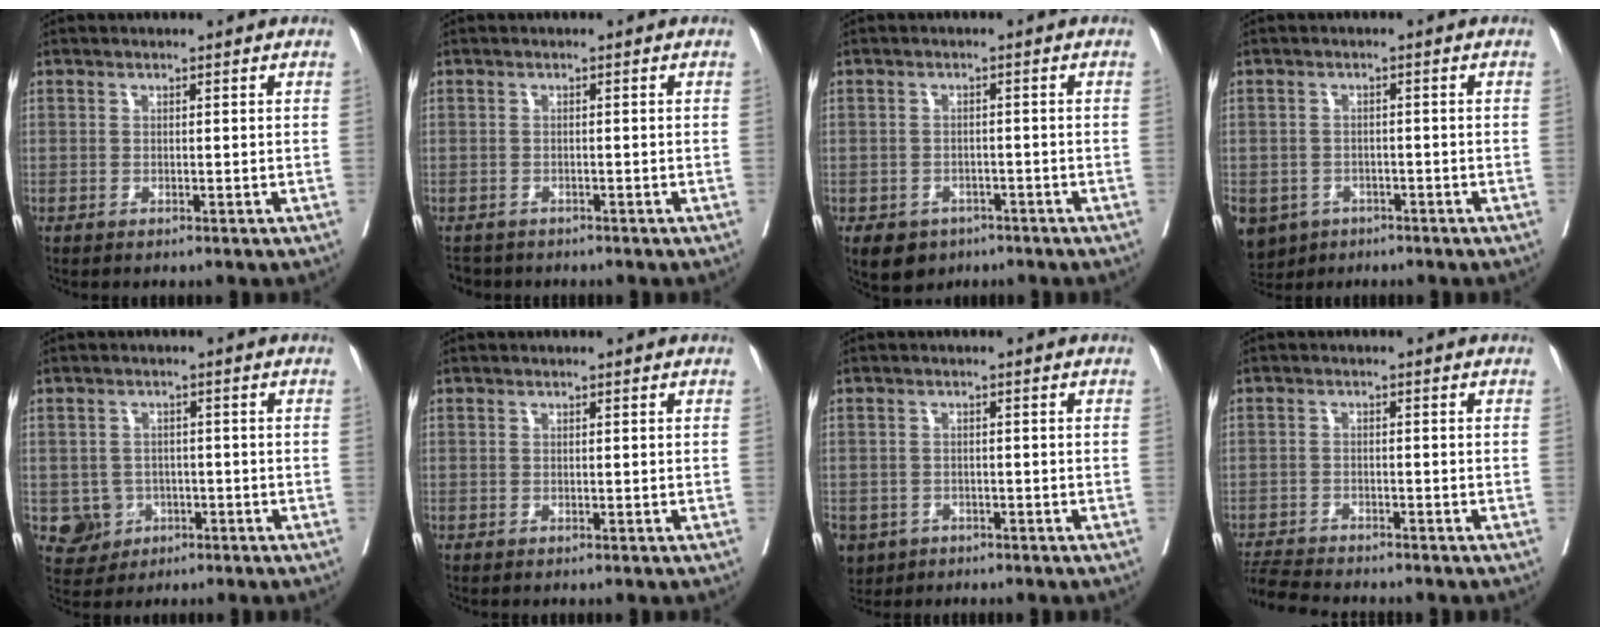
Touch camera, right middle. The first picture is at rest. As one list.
[{"total": 2.2, "force": [-2.1, 0.8, 0.0], "torque": [-0.001, -0.004, -0.034]}, {"total": 4.7, "force": [-3.0, 3.5, 1.2], "torque": [-0.017, 0.003, -0.038]}, {"total": 8.0, "force": [-4.6, 6.1, 2.2], "torque": [-0.056, -0.004, -0.066]}, {"total": 4.5, "force": [-1.3, 4.3, 0.4], "torque": [0.001, 0.009, -0.015]}, {"total": 0.0}, {"total": 6.3, "force": [-3.5, 4.9, 1.7], "torque": [-0.044, -0.001, -0.052]}, {"total": 5.6, "force": [-5.5, -0.4, 1.3], "torque": [-0.019, -0.018, -0.096]}]